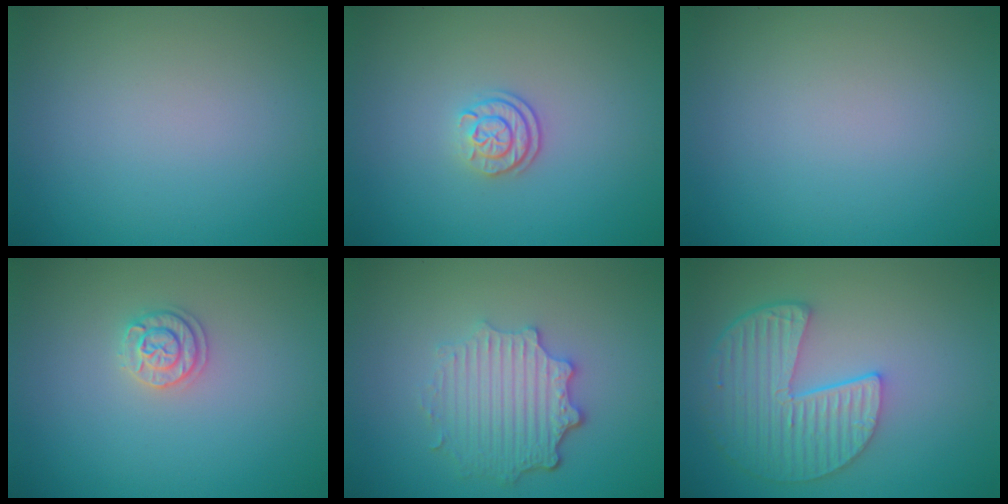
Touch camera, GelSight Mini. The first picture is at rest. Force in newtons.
{"total": 2.2, "press": 1.8, "slide": 1.3}
{"total": 0.0}
{"total": 1.8, "press": 1.7, "slide": 0.3}
{"total": 4.5, "press": 3.5, "slide": 2.8}
{"total": 6.2, "press": 4.7, "slide": 4.0}